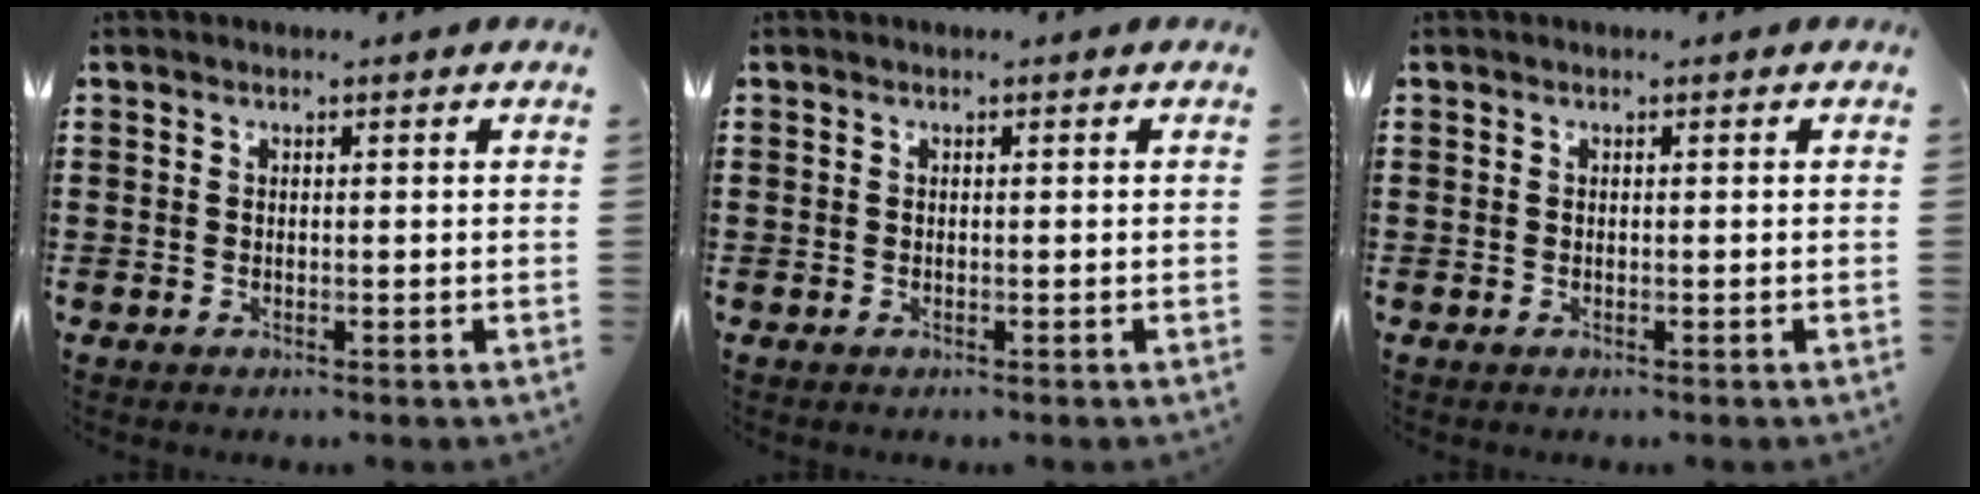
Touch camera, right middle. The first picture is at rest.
{"total": 0.0}
{"total": 0.0}